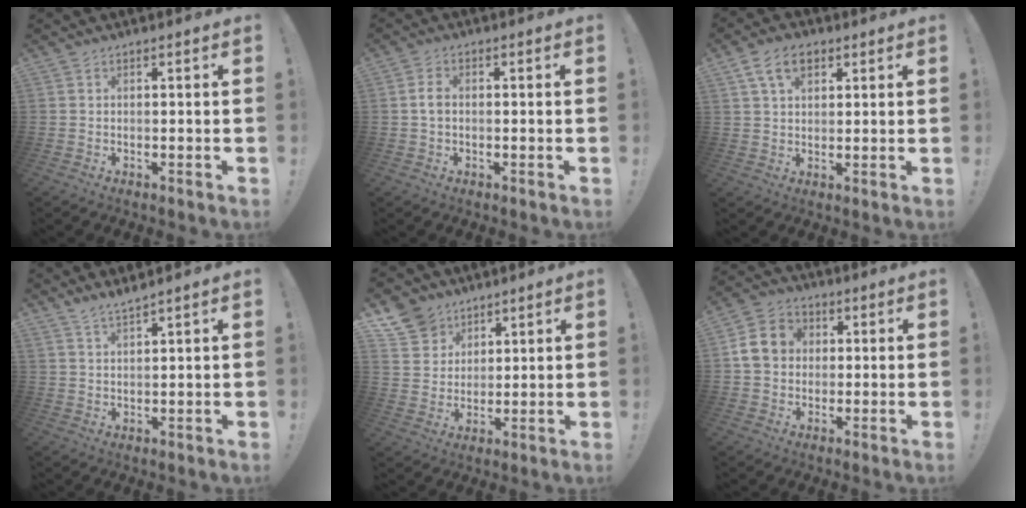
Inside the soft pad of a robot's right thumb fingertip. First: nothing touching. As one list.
[{"total": 3.0, "force": [-0.2, 1.9, 2.3], "torque": [-0.043, 0.004, -0.007]}, {"total": 8.4, "force": [3.9, 5.3, 5.3], "torque": [-0.088, 0.004, 0.074]}, {"total": 3.6, "force": [3.3, -0.5, 1.3], "torque": [-0.024, -0.022, 0.058]}, {"total": 10.1, "force": [6.9, 7.1, 1.8], "torque": [-0.035, -0.050, 0.137]}, {"total": 10.7, "force": [1.2, 9.4, 5.0], "torque": [-0.081, 0.016, 0.031]}]